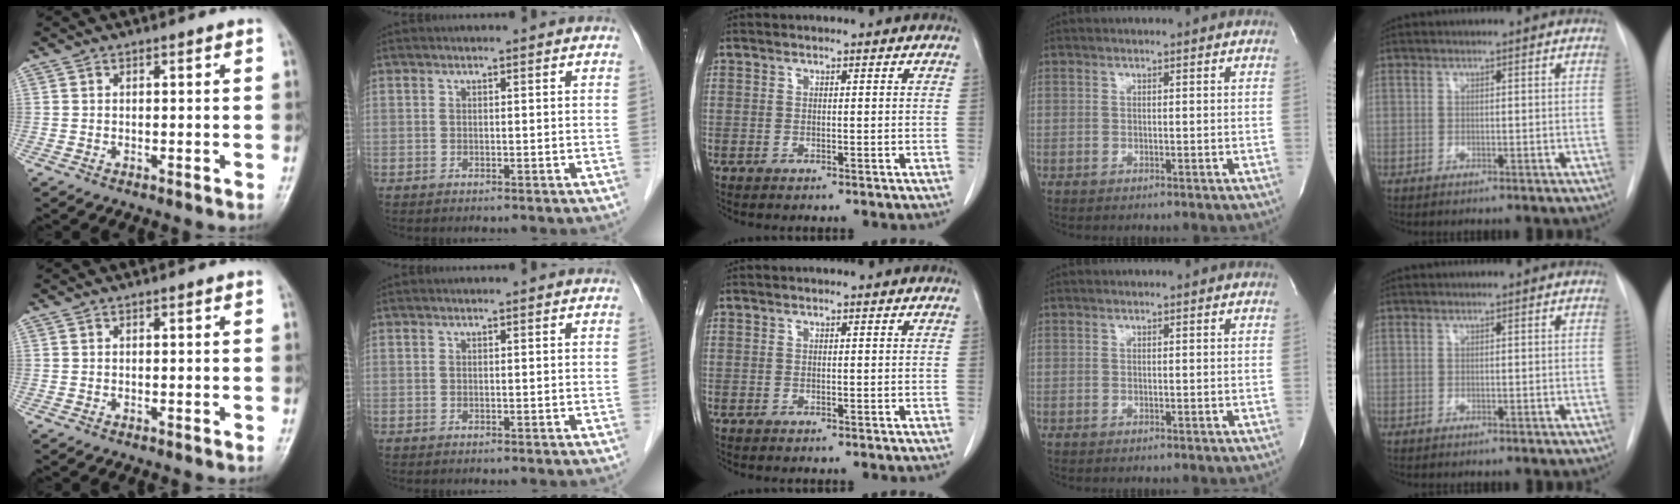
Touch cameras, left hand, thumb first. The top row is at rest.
{}